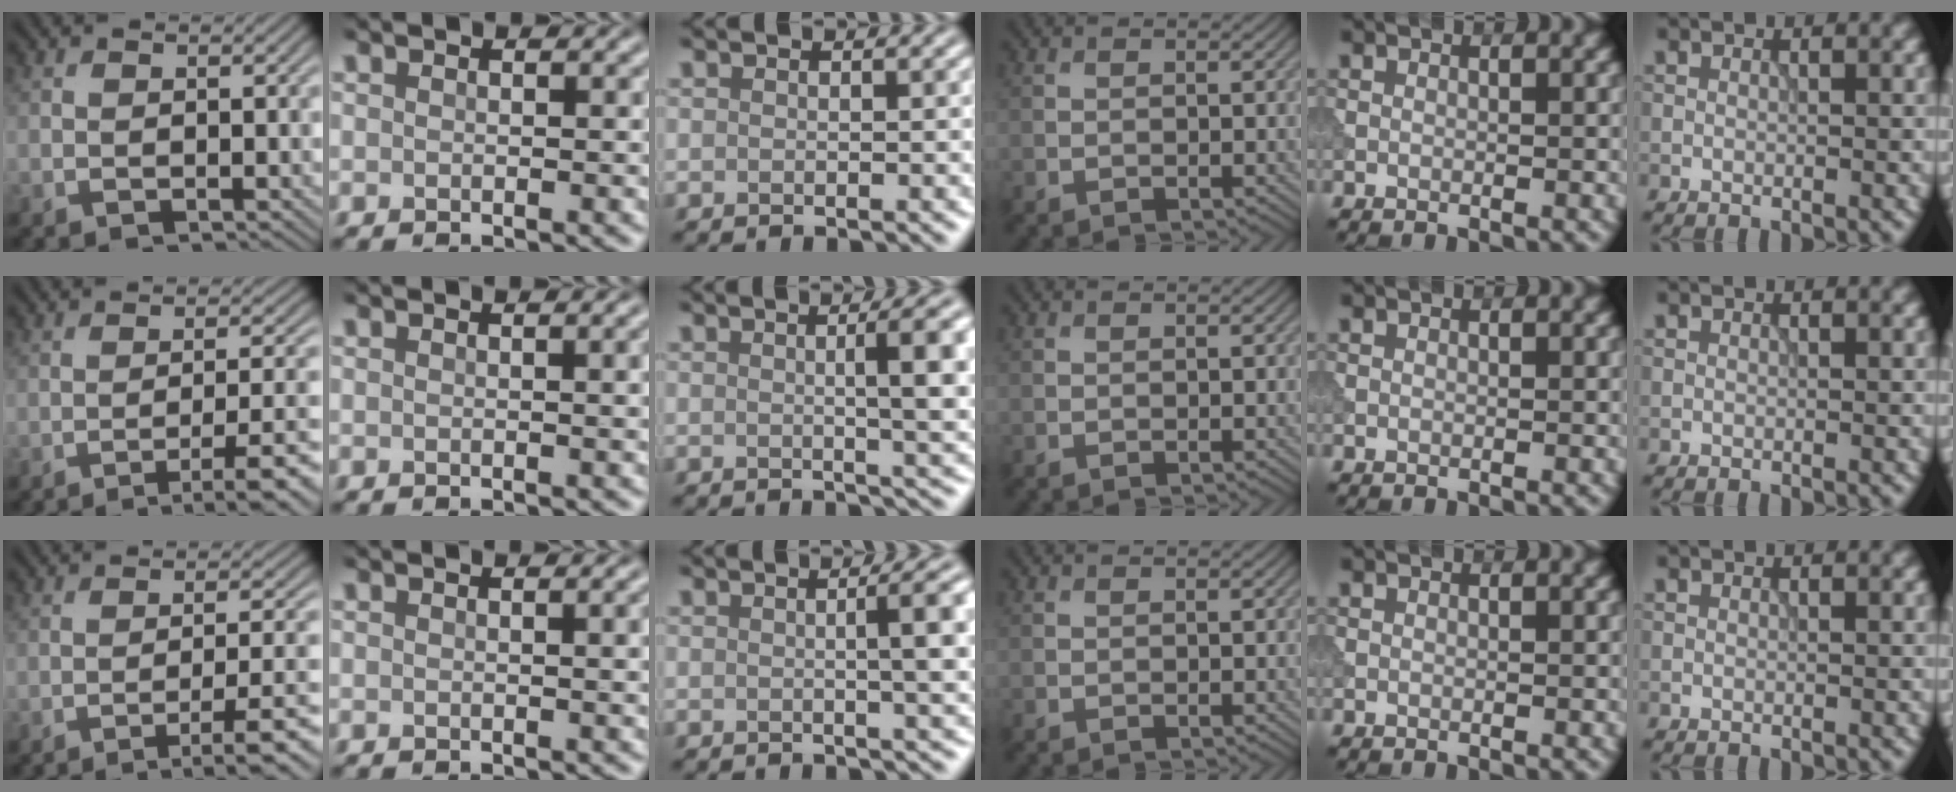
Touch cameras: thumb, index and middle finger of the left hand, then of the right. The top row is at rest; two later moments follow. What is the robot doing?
{"motion": "dispense", "object": "syringe"}